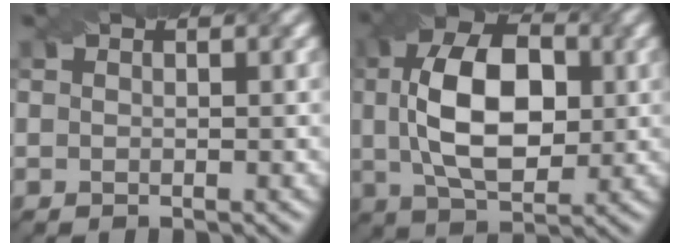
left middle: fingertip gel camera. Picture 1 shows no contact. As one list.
[{"total": 8.7, "force": [-0.3, 5.0, 7.1], "torque": [-0.145, 0.021, 0.002]}]